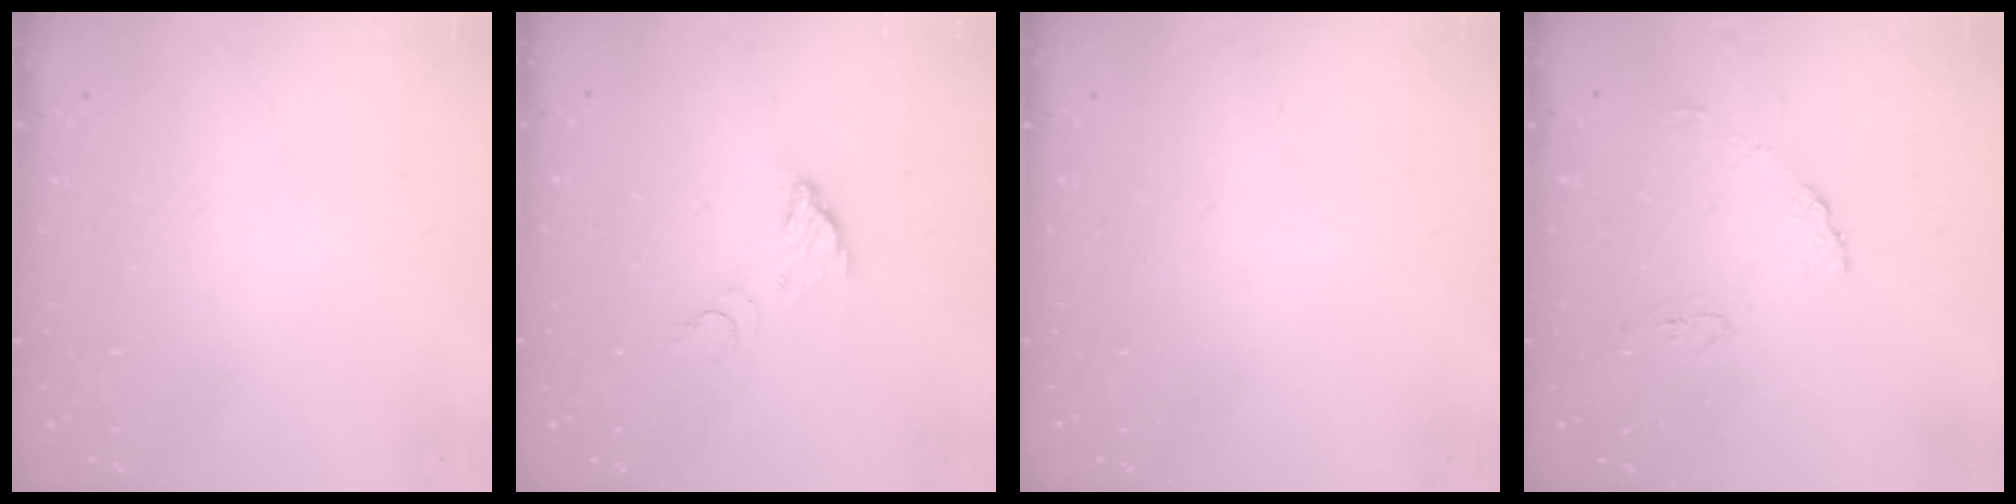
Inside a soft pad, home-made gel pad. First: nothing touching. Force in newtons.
{"total": 3.6, "press": 3.6, "slide": 0.2}
{"total": 0.0}
{"total": 8.2, "press": 8.1, "slide": 0.8}